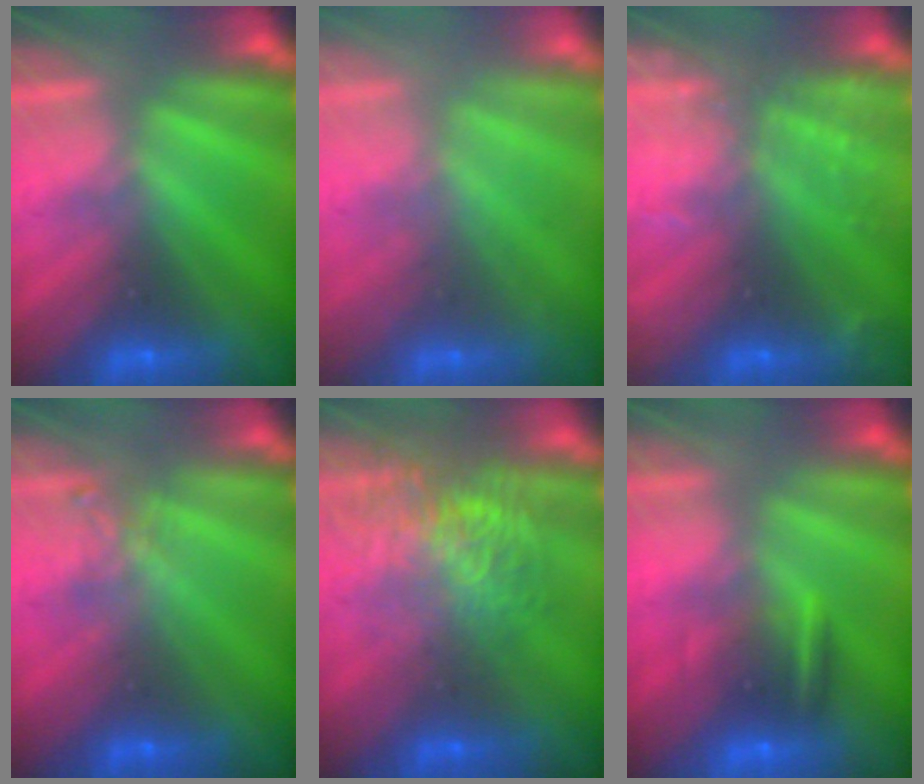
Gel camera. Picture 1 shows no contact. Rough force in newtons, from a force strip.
{"total": 2.3}
{"total": 7.1}
{"total": 2.3}
{"total": 7.8}
{"total": 7.4}